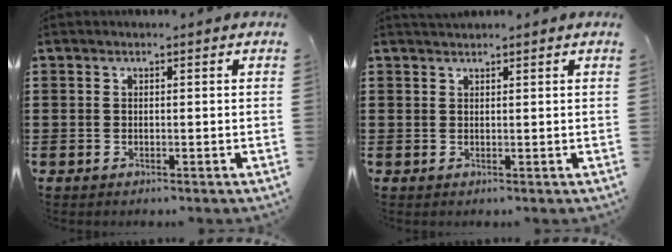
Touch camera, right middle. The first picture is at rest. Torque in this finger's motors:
{"motor_torque": [0.44, -1.21, -0.02, -0.01]}